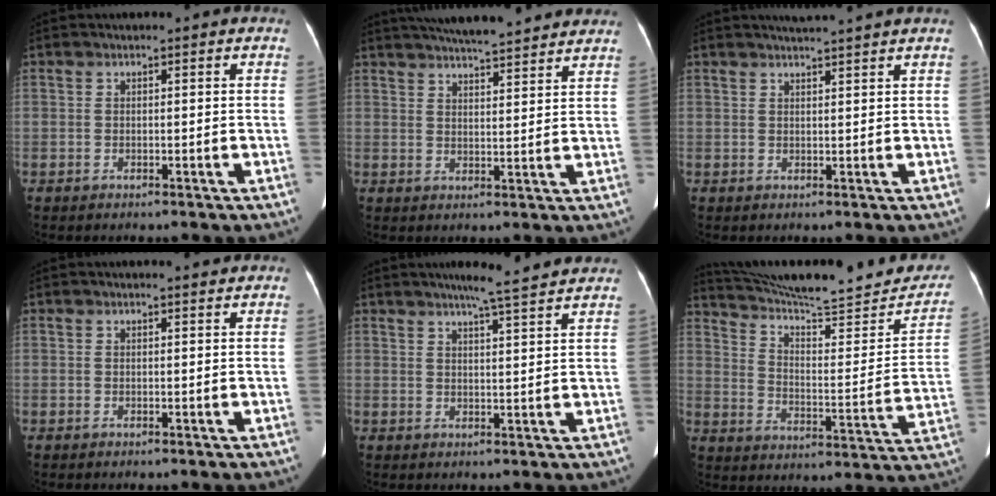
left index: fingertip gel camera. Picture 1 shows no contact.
{"total": 15.6, "force": [14.0, 1.8, 6.7], "torque": [-0.104, 0.027, 0.189]}
{"total": 4.3, "force": [4.0, -0.8, 1.5], "torque": [-0.021, 0.013, 0.051]}
{"total": 1.2, "force": [1.2, 0.0, 0.2], "torque": [-0.007, -0.005, 0.015]}
{"total": 7.8, "force": [6.7, -0.4, 3.8], "torque": [-0.062, 0.006, 0.083]}
{"total": 24.5, "force": [22.2, 3.4, 9.7], "torque": [-0.143, -0.044, 0.303]}